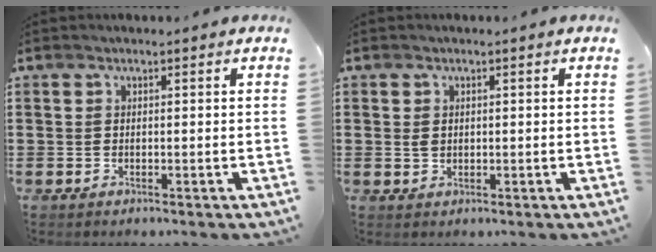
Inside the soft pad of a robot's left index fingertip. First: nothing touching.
{"total": 1.3, "force": [0.3, 1.0, 0.8], "torque": [-0.019, 0.005, 0.005]}